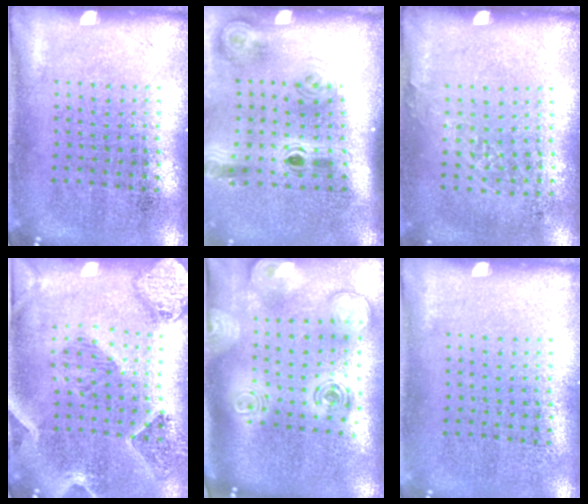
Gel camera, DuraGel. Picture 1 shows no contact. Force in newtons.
{"total": 2.1, "press": 1.4, "slide": 1.6}
{"total": 0.8, "press": 0.7, "slide": 0.4}
{"total": 1.4, "press": 1.4, "slide": 0.4}
{"total": 2.9, "press": 2.0, "slide": 2.1}
{"total": 0.0}